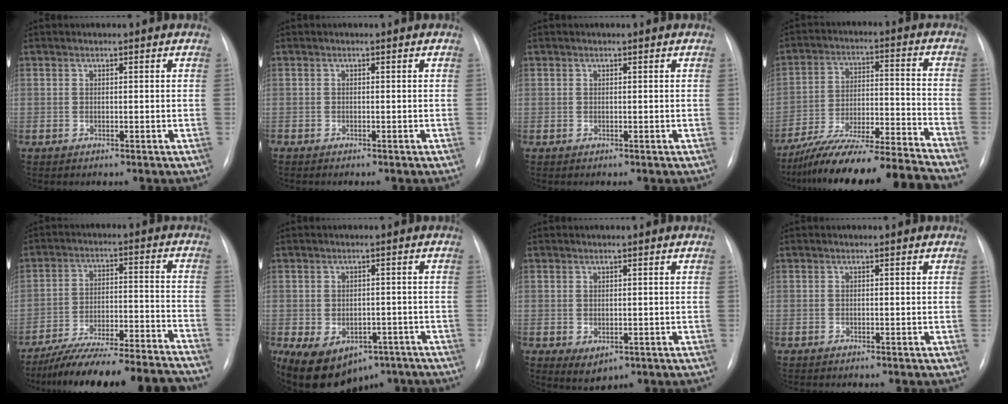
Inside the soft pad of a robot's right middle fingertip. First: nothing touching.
{"total": 0.6, "force": [-0.5, 0.0, 0.1], "torque": [-0.005, -0.001, -0.013]}
{"total": 0.0}
{"total": 19.4, "force": [-17.9, -1.1, 7.4], "torque": [-0.126, -0.004, -0.290]}
{"total": 21.8, "force": [-20.2, 1.3, 8.3], "torque": [-0.118, 0.000, -0.295]}
{"total": 13.0, "force": [-7.6, 8.6, 6.0], "torque": [-0.113, 0.009, -0.102]}
{"total": 2.6, "force": [-0.7, 1.7, 1.9], "torque": [-0.027, -0.007, 0.003]}
{"total": 1.2, "force": [-1.1, 0.2, 0.5], "torque": [-0.010, -0.005, -0.011]}